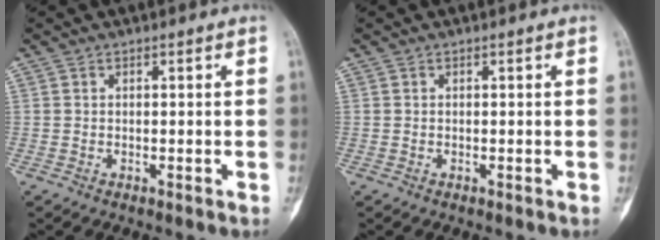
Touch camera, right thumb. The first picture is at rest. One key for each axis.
{"total": 0.0}